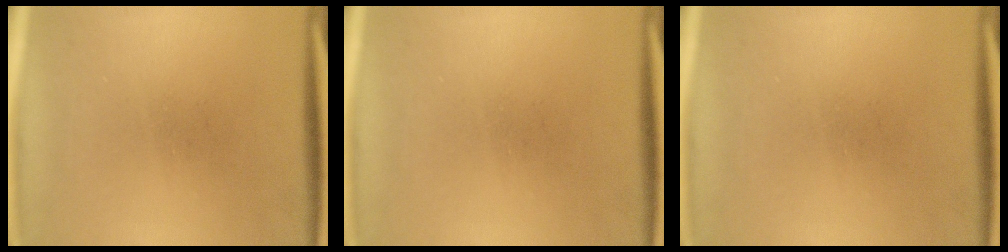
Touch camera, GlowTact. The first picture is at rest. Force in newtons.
{"total": 0.0}
{"total": 0.0}